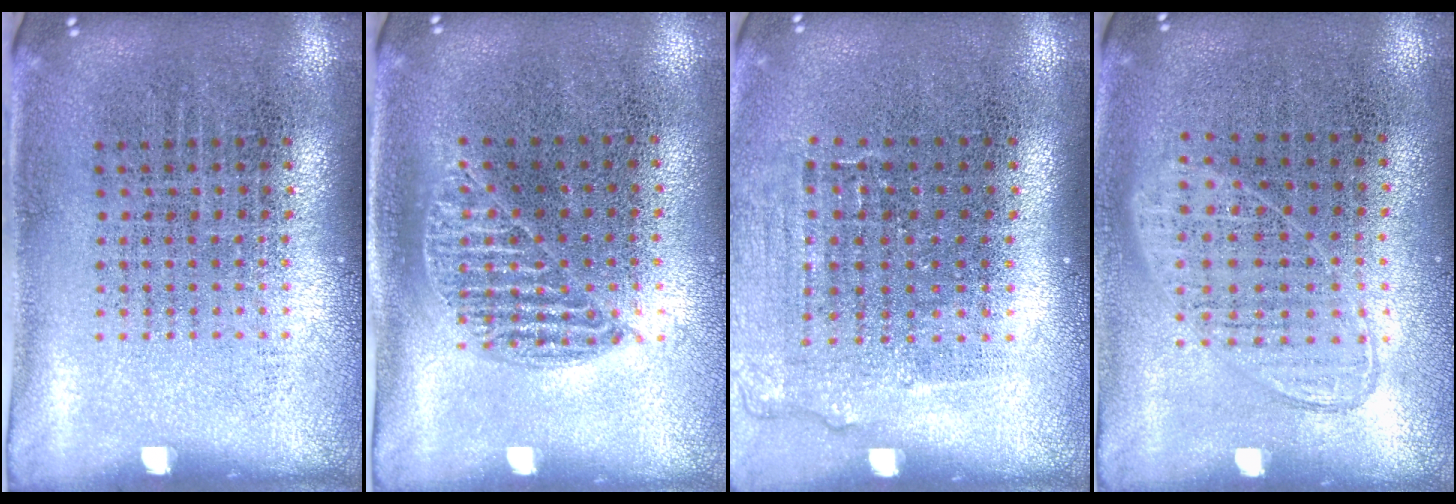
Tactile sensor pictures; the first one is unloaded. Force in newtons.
{"total": 0.9, "press": 0.8, "slide": 0.4}
{"total": 1.1, "press": 1.0, "slide": 0.4}
{"total": 1.0, "press": 0.9, "slide": 0.4}